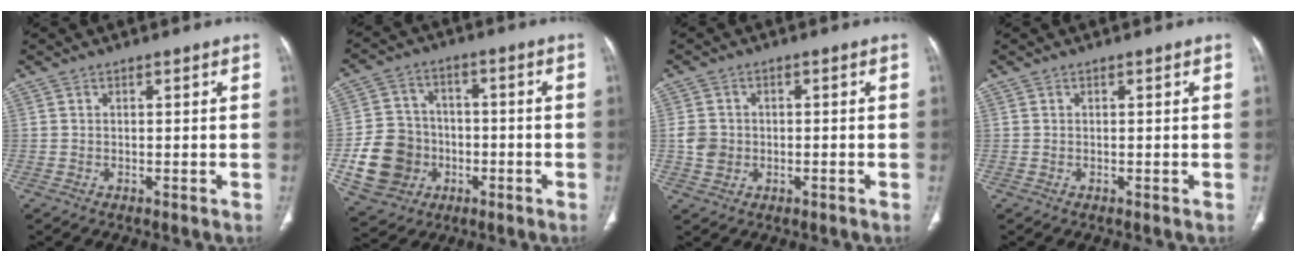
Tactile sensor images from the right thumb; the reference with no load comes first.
{"total": 13.2, "force": [-3.5, 11.6, 5.1], "torque": [-0.074, 0.023, -0.052]}
{"total": 3.7, "force": [-0.6, 3.3, 1.7], "torque": [-0.021, 0.007, -0.008]}
{"total": 0.0}